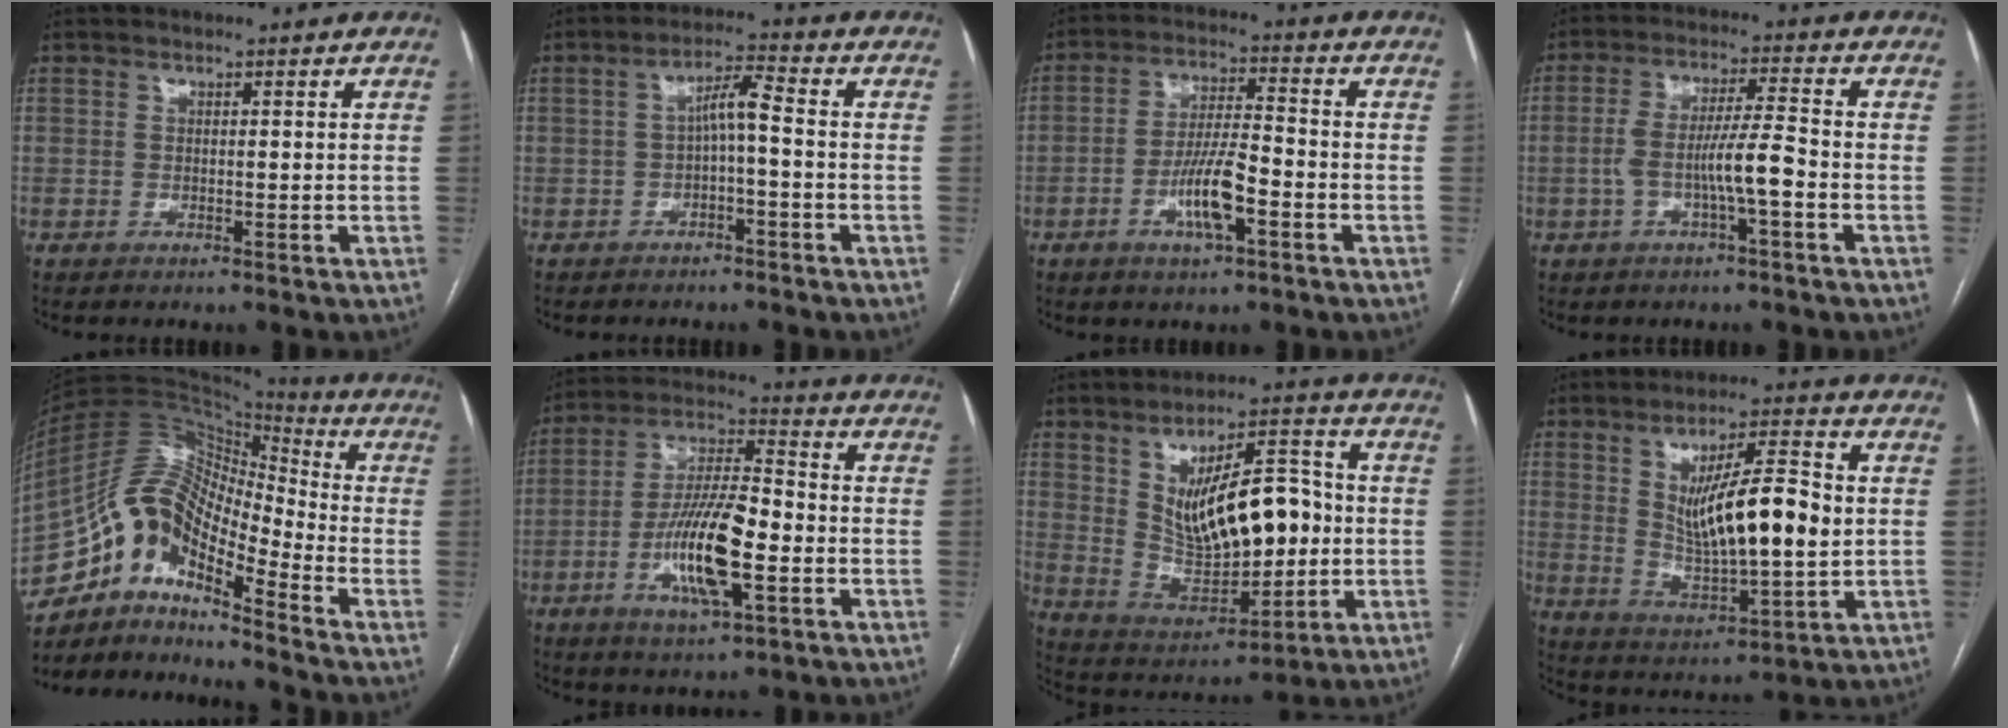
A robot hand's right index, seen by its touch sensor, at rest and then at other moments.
{"total": 4.4, "force": [-0.8, 0.6, 4.3], "torque": [-0.074, 0.021, -0.012]}
{"total": 8.3, "force": [-3.4, 1.6, 7.5], "torque": [-0.145, 0.003, -0.060]}
{"total": 7.0, "force": [-2.2, 0.1, 6.6], "torque": [-0.128, 0.016, -0.038]}
{"total": 14.1, "force": [-9.7, 4.5, 9.2], "torque": [-0.174, 0.044, -0.178]}
{"total": 13.9, "force": [-4.0, 3.2, 12.9], "torque": [-0.248, -0.001, -0.071]}
{"total": 16.0, "force": [1.3, 6.5, 14.6], "torque": [-0.241, 0.015, 0.038]}
{"total": 14.3, "force": [1.8, 3.1, 13.8], "torque": [-0.240, 0.002, 0.034]}